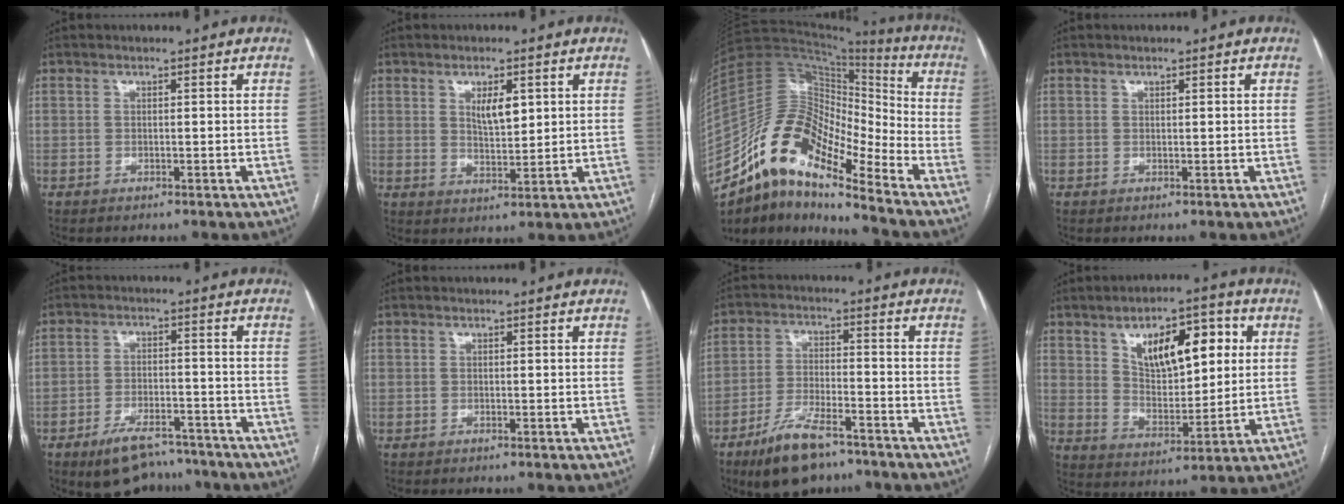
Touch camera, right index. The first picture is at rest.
{"total": 4.7, "force": [1.8, 1.7, 3.9], "torque": [-0.068, -0.003, 0.034]}
{"total": 16.0, "force": [-11.5, 4.9, 10.1], "torque": [-0.180, 0.054, -0.202]}
{"total": 0.0}
{"total": 9.1, "force": [-7.1, 3.9, 4.3], "torque": [-0.070, 0.002, -0.110]}
{"total": 0.0}
{"total": 10.1, "force": [-7.1, 3.2, 6.4], "torque": [-0.128, -0.011, -0.121]}
{"total": 12.9, "force": [4.7, 5.7, 10.6], "torque": [-0.158, 0.020, 0.083]}